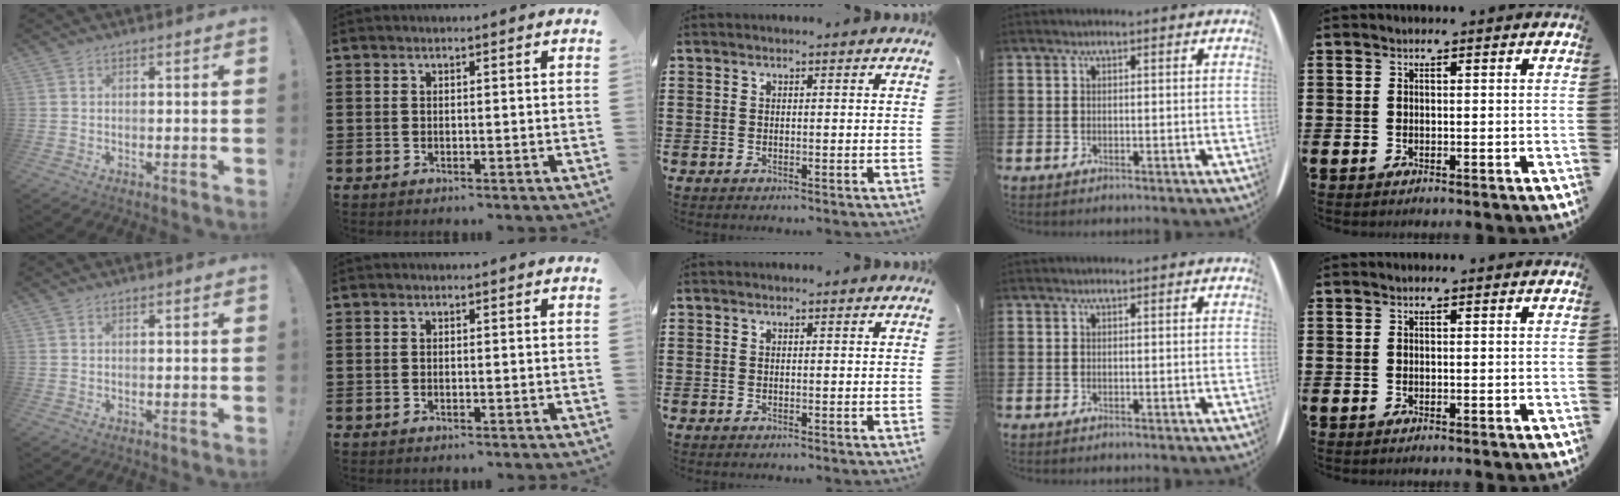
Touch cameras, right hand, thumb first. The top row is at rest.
{}